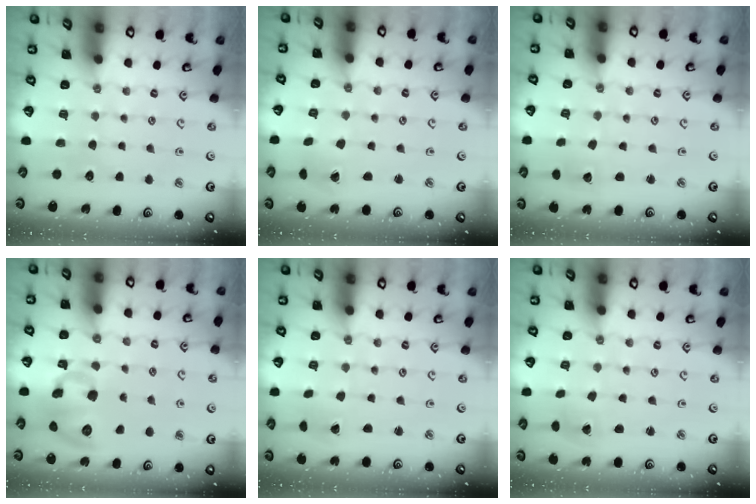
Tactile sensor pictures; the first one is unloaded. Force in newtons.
{"total": 1.2, "press": 1.1, "slide": 0.2}
{"total": 1.6, "press": 1.6, "slide": 0.2}
{"total": 11.5, "press": 11.3, "slide": 1.8}
{"total": 0.7, "press": 0.7, "slide": 0.0}
{"total": 2.1, "press": 2.1, "slide": 0.1}